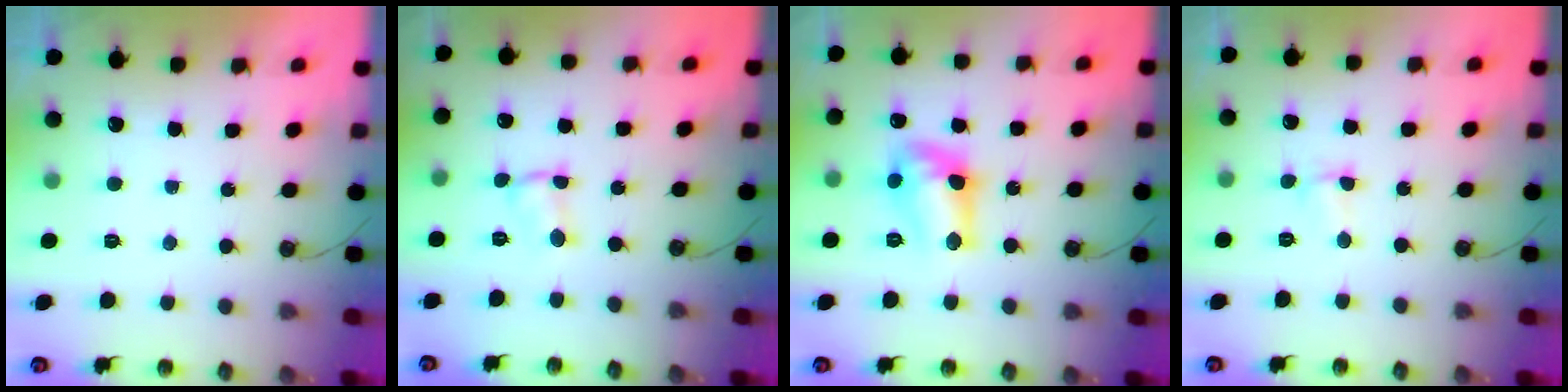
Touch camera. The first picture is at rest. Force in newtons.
{"total": 1.8, "press": 1.8, "slide": 0.1}
{"total": 11.6, "press": 11.6, "slide": 0.8}
{"total": 2.2, "press": 2.1, "slide": 0.5}